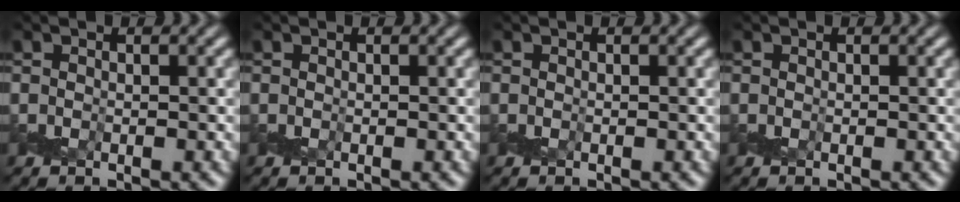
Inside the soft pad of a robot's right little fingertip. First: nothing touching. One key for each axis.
{"total": 0.0}
{"total": 0.0}
{"total": 0.0}